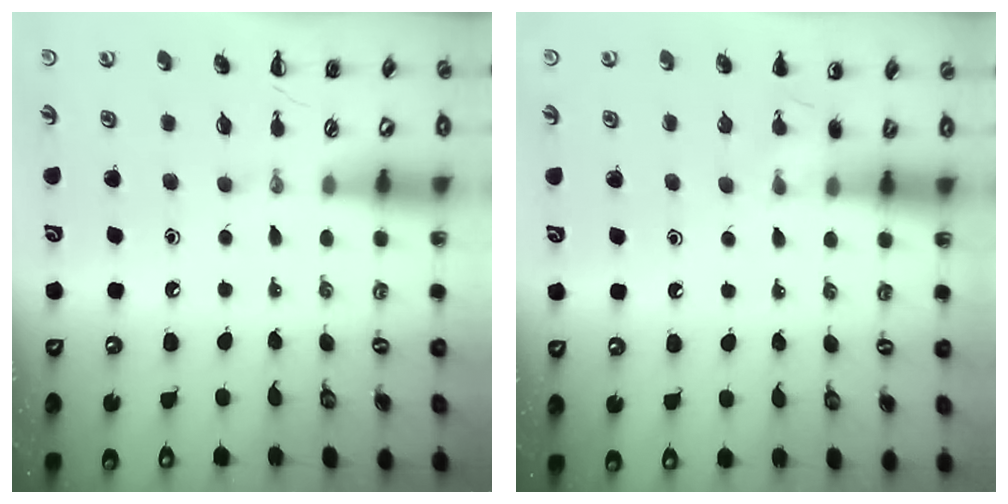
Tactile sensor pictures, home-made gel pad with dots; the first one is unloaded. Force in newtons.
{"total": 4.2, "press": 3.9, "slide": 1.4}